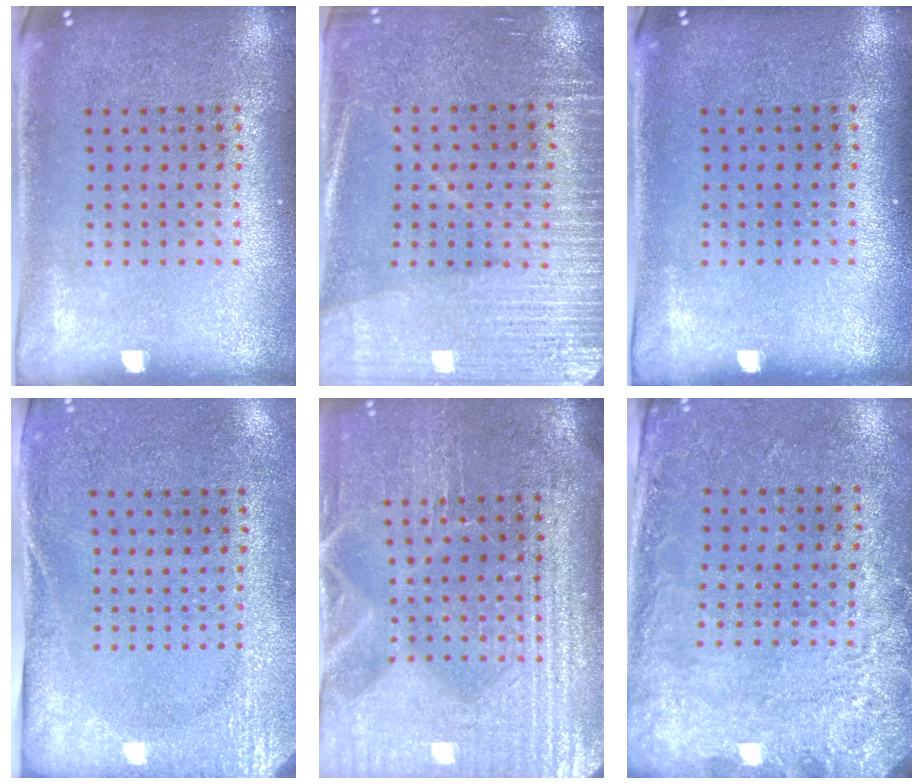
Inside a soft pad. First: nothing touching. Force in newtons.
{"total": 3.2, "press": 3.0, "slide": 1.0}
{"total": 0.0}
{"total": 2.8, "press": 2.2, "slide": 1.7}
{"total": 4.2, "press": 3.9, "slide": 1.5}
{"total": 2.8, "press": 1.9, "slide": 2.1}